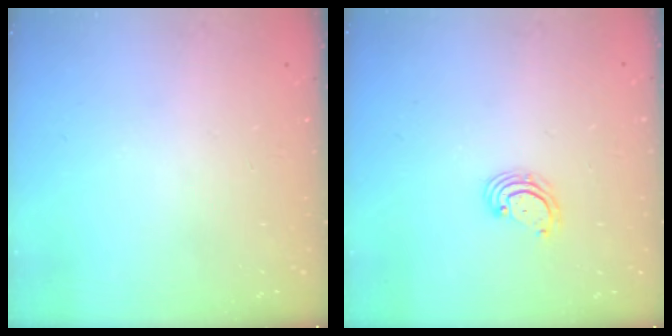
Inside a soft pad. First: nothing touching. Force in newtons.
{"total": 3.3, "press": 3.3, "slide": 0.5}